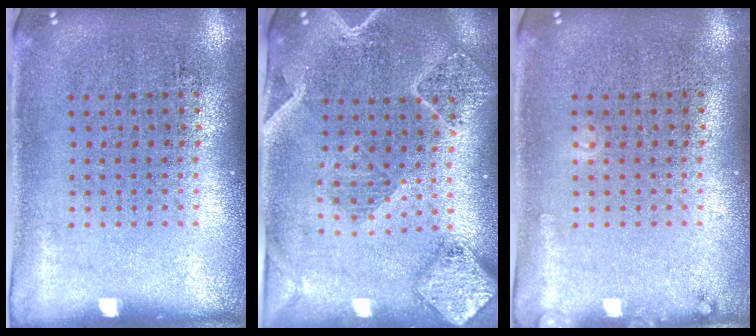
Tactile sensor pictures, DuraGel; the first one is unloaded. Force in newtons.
{"total": 2.4, "press": 2.2, "slide": 0.9}
{"total": 0.9, "press": 0.8, "slide": 0.2}